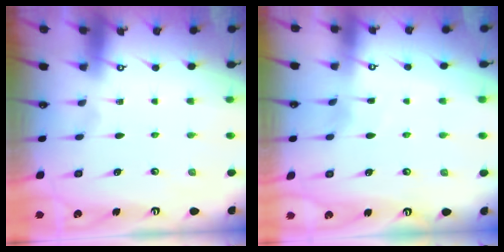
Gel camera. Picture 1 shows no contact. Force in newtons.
{"total": 4.7, "press": 4.7, "slide": 0.6}